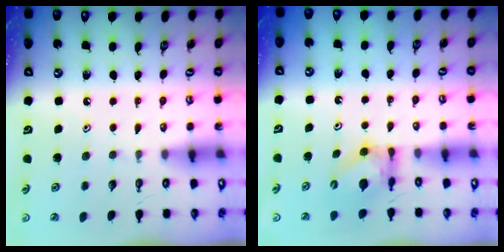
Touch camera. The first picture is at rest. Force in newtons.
{"total": 6.1, "press": 6.0, "slide": 0.5}